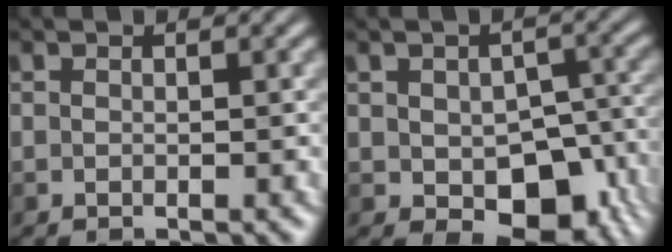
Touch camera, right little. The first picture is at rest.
{"total": 7.0, "force": [-2.9, 4.2, 4.8], "torque": [-0.071, -0.012, -0.036]}